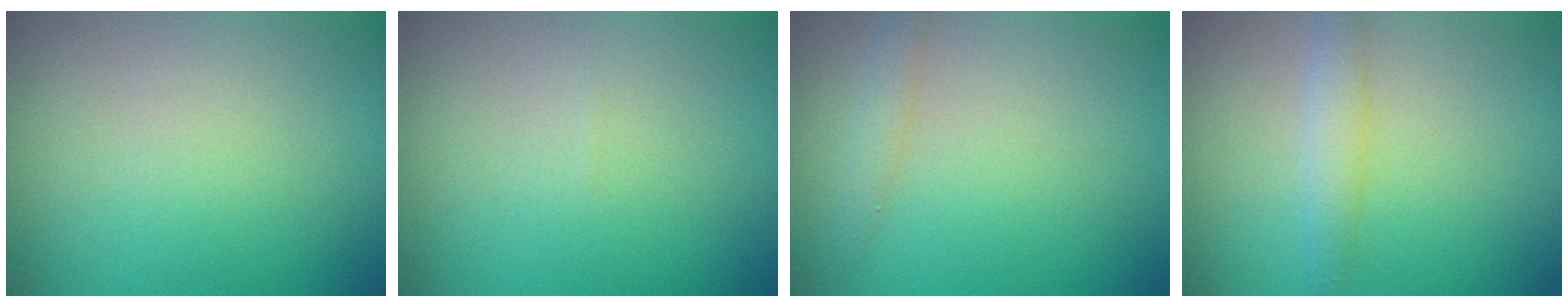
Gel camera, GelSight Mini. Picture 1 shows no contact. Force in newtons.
{"total": 0.0}
{"total": 1.4, "press": 1.4, "slide": 0.1}
{"total": 2.1, "press": 2.1, "slide": 0.0}